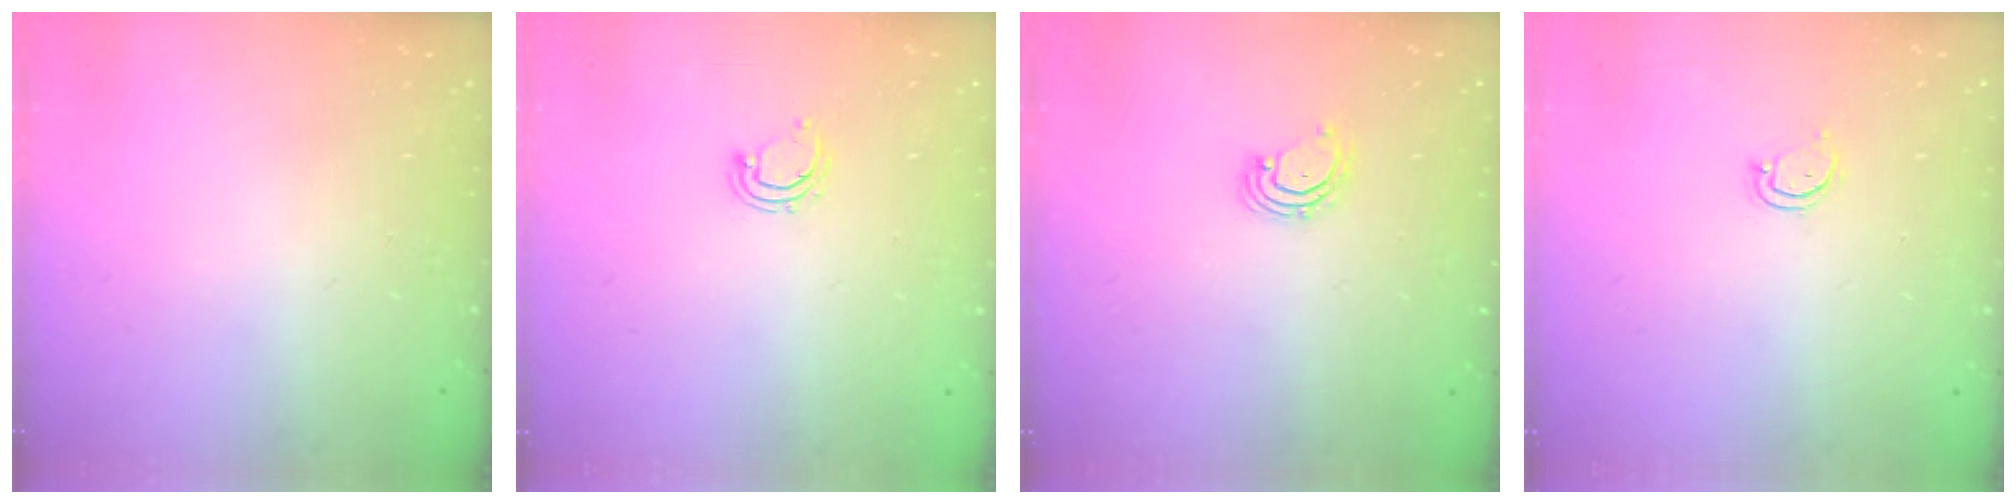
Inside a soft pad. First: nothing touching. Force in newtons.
{"total": 4.1, "press": 4.1, "slide": 0.3}
{"total": 2.8, "press": 2.8, "slide": 0.2}
{"total": 2.7, "press": 2.6, "slide": 0.3}